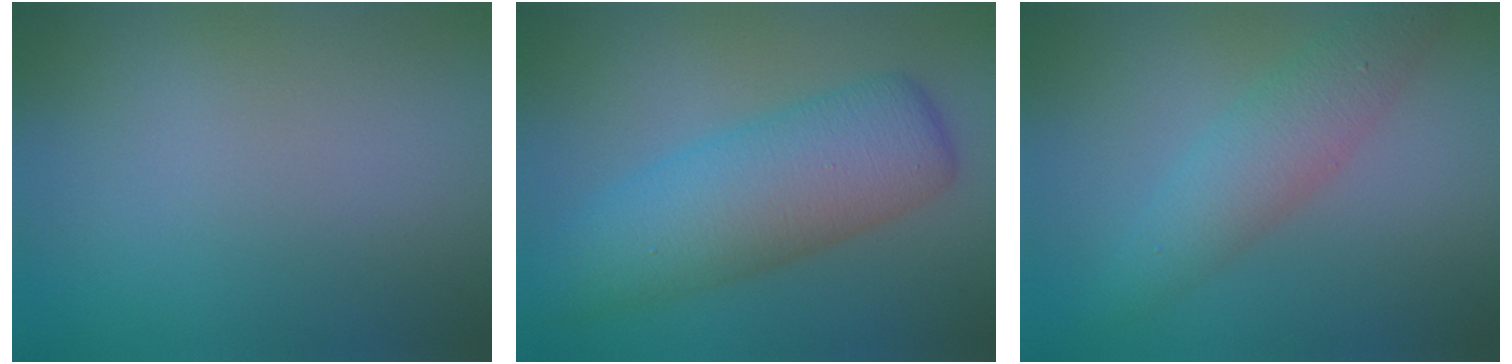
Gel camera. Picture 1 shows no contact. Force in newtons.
{"total": 8.2, "press": 8.2, "slide": 0.2}
{"total": 3.7, "press": 3.7, "slide": 0.1}